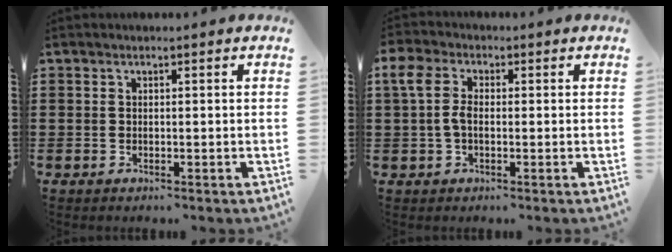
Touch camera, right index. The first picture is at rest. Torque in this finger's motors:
{"motor_torque": [1.02, -0.02, 0.55, 0.16]}